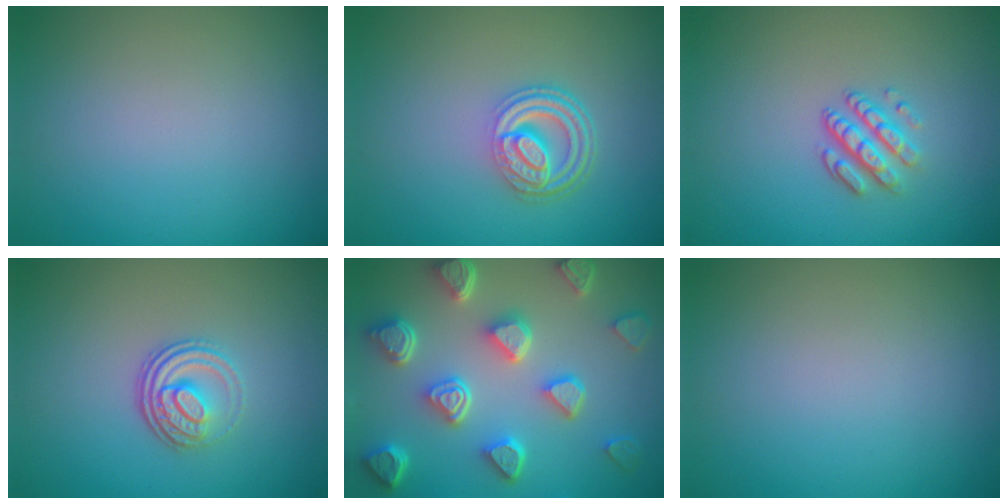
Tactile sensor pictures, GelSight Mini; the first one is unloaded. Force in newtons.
{"total": 4.6, "press": 3.3, "slide": 3.2}
{"total": 3.1, "press": 2.3, "slide": 2.0}
{"total": 3.5, "press": 2.5, "slide": 2.4}
{"total": 7.6, "press": 5.8, "slide": 4.9}
{"total": 0.0}